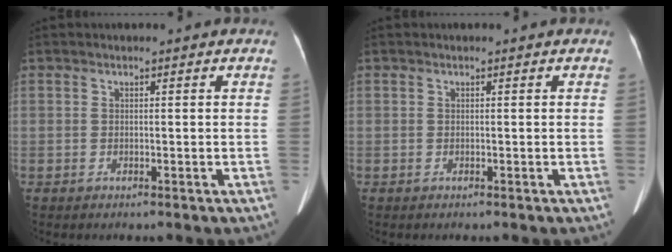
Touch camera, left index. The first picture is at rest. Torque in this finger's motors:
{"motor_torque": [0.00, 0.00, 0.00, 0.00]}